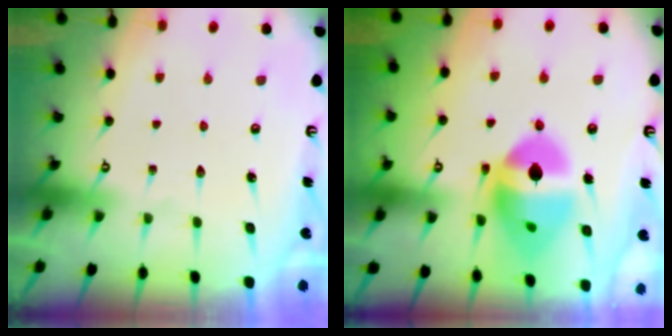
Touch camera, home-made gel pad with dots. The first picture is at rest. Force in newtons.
{"total": 14.8, "press": 13.7, "slide": 5.5}